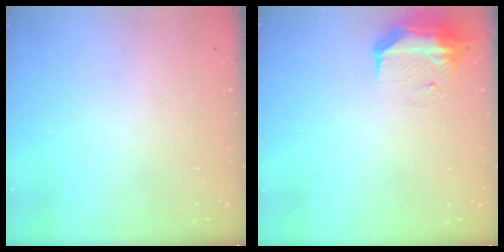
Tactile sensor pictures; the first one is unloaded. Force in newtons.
{"total": 15.7, "press": 10.5, "slide": 11.7}